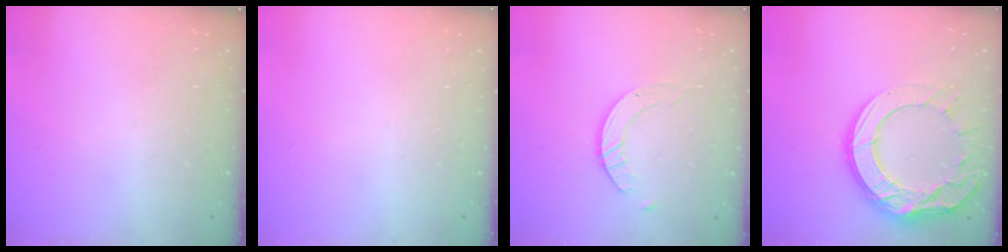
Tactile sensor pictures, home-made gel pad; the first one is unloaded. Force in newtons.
{"total": 0.0}
{"total": 2.9, "press": 2.9, "slide": 0.3}
{"total": 17.2, "press": 17.1, "slide": 1.4}